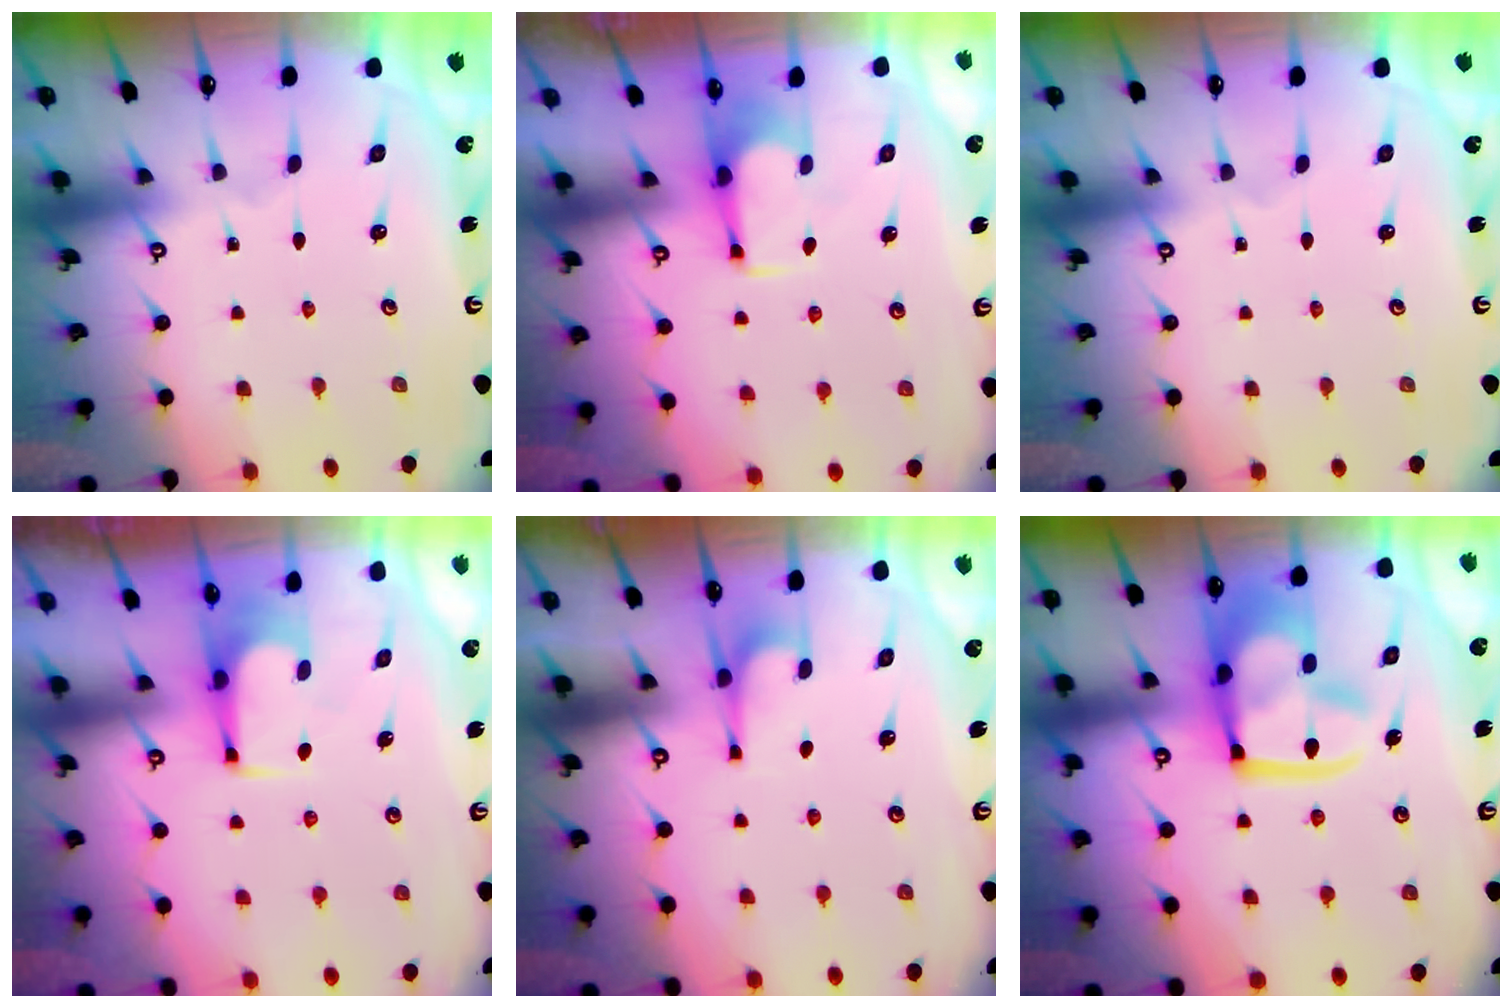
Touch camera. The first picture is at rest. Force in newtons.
{"total": 2.7, "press": 2.6, "slide": 0.9}
{"total": 0.0}
{"total": 3.6, "press": 3.6, "slide": 0.2}
{"total": 1.2, "press": 1.2, "slide": 0.5}
{"total": 17.7, "press": 17.6, "slide": 2.1}